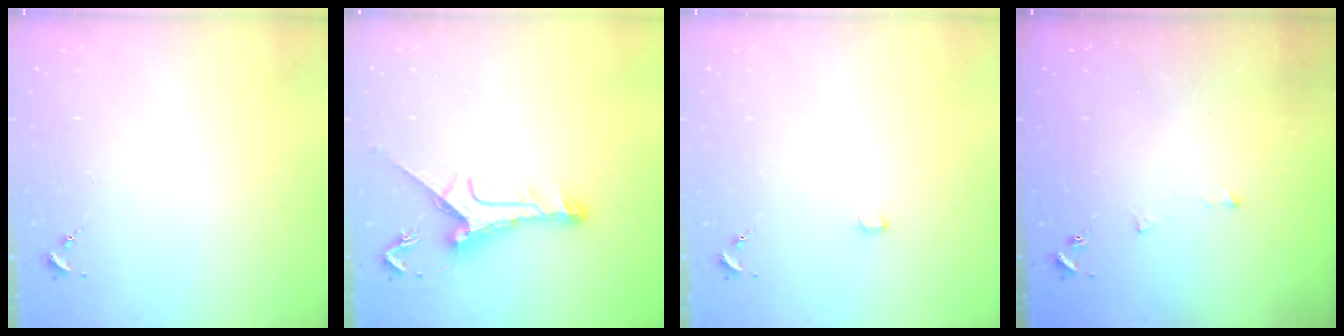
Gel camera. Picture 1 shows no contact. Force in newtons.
{"total": 11.3, "press": 11.3, "slide": 0.6}
{"total": 2.2, "press": 2.2, "slide": 0.2}
{"total": 3.6, "press": 3.6, "slide": 0.3}